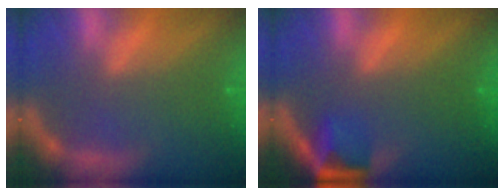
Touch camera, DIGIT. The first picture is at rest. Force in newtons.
{"total": 3.4}